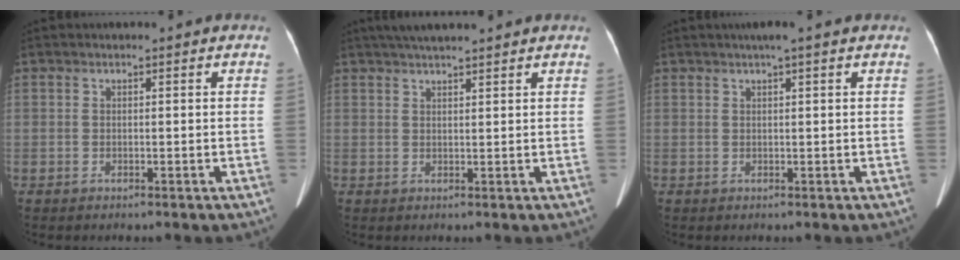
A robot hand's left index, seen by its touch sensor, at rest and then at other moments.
{"total": 6.2, "force": [5.3, 0.3, 3.2], "torque": [-0.050, 0.029, 0.083]}
{"total": 2.9, "force": [2.1, -0.1, 2.1], "torque": [-0.031, 0.019, 0.032]}